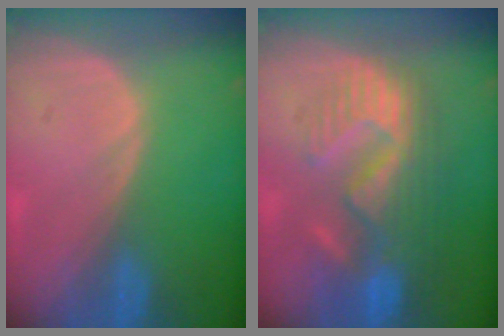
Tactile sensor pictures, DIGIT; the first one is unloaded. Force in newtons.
{"total": 11.1, "press": 9.8, "slide": 5.2}